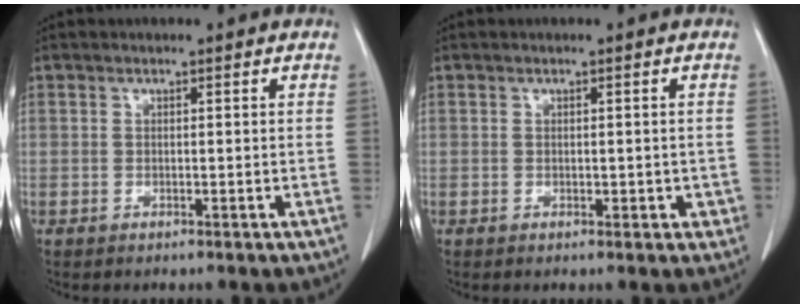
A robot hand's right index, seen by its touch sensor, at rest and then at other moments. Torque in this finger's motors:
{"motor_torque": [0.06, 0.28, 0.08, 0.05]}